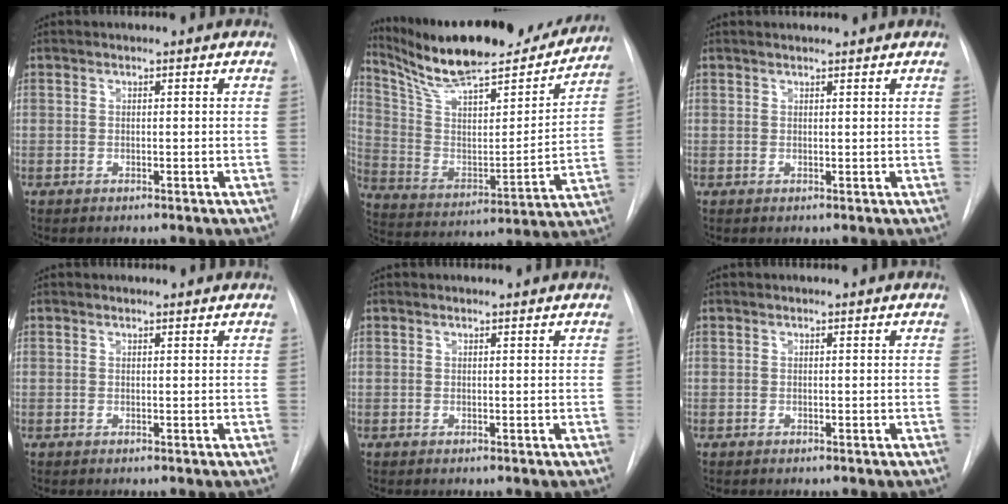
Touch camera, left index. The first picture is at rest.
{"total": 26.3, "force": [23.0, 5.0, 11.6], "torque": [-0.195, -0.020, 0.346]}
{"total": 2.8, "force": [2.7, 0.2, 0.7], "torque": [-0.011, 0.022, 0.038]}
{"total": 2.2, "force": [2.2, 0.3, 0.2], "torque": [-0.010, 0.014, 0.026]}
{"total": 1.7, "force": [1.7, 0.1, 0.1], "torque": [-0.009, 0.013, 0.021]}
{"total": 0.0}